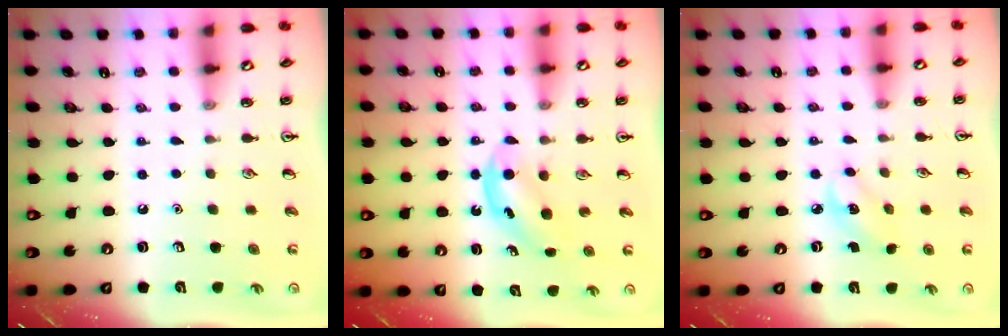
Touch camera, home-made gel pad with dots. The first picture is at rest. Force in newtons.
{"total": 4.7, "press": 4.6, "slide": 1.2}
{"total": 2.8, "press": 2.7, "slide": 0.8}